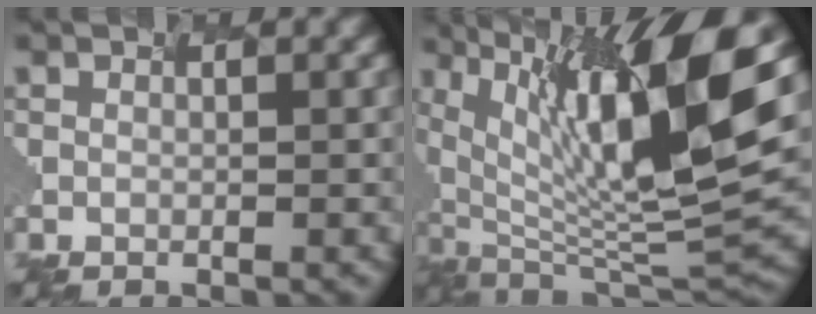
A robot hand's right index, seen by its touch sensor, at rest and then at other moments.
{"total": 13.2, "force": [4.8, 4.0, 11.6], "torque": [-0.213, -0.001, 0.094]}